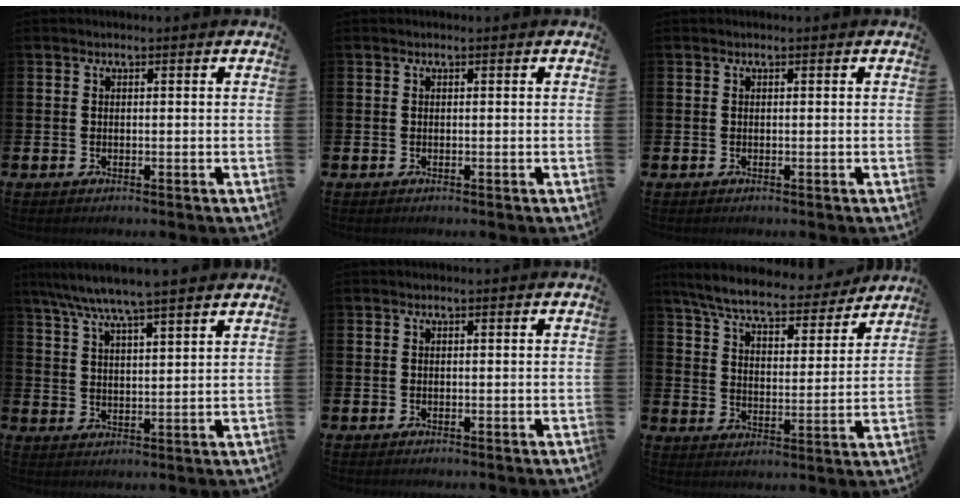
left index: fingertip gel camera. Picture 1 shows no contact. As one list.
[{"total": 0.0}, {"total": 0.0}, {"total": 6.8, "force": [6.4, -0.1, 2.4], "torque": [-0.070, -0.028, 0.114]}, {"total": 0.0}, {"total": 7.7, "force": [7.1, 1.3, 2.9], "torque": [-0.088, -0.043, 0.122]}]